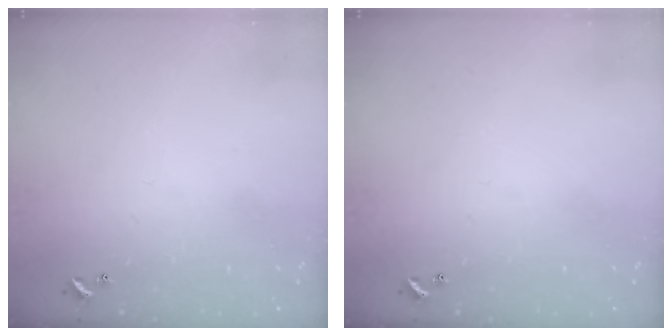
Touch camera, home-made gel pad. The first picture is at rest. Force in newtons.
{"total": 0.0}